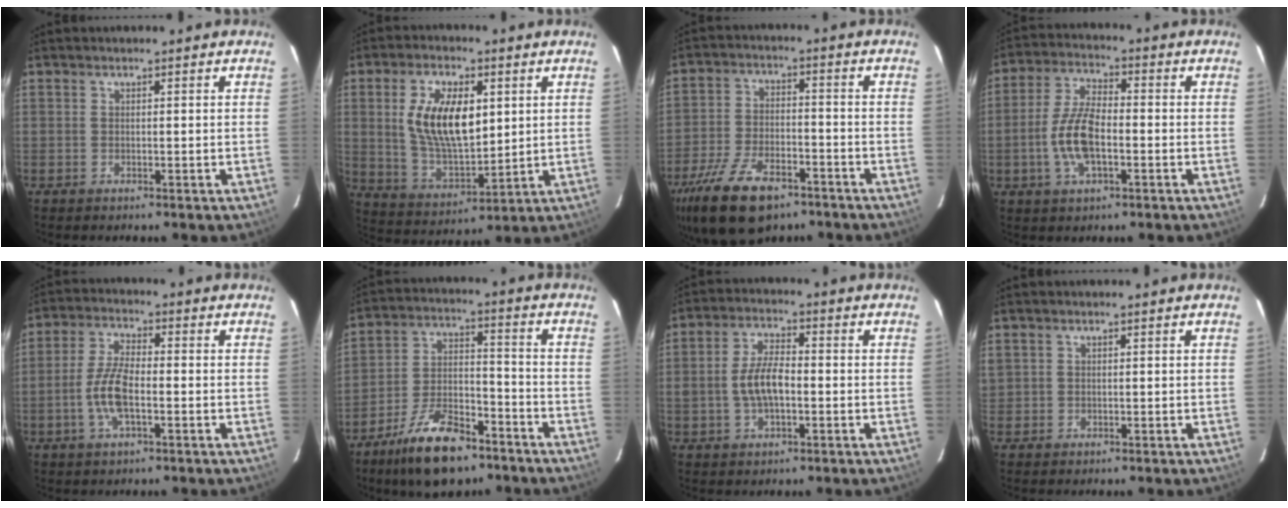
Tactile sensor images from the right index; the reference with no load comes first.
{"total": 14.2, "force": [3.2, 7.0, 12.0], "torque": [-0.230, 0.002, 0.072]}
{"total": 16.6, "force": [-11.0, 7.7, 9.8], "torque": [-0.219, -0.027, -0.191]}
{"total": 9.7, "force": [-2.5, 4.2, 8.4], "torque": [-0.176, 0.005, -0.047]}
{"total": 7.6, "force": [-2.1, 2.7, 6.7], "torque": [-0.144, 0.004, -0.044]}
{"total": 14.9, "force": [-10.5, 6.0, 8.7], "torque": [-0.174, 0.000, -0.178]}
{"total": 7.1, "force": [-1.1, 3.4, 6.1], "torque": [-0.121, 0.007, -0.016]}
{"total": 1.0, "force": [0.3, 1.0, 0.1], "torque": [0.003, 0.003, 0.004]}